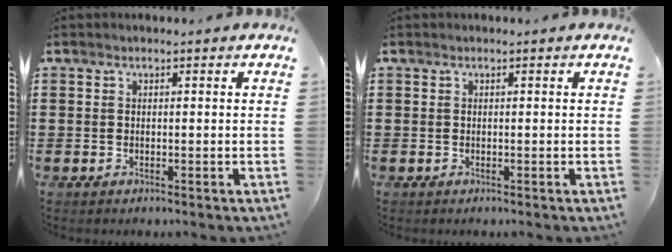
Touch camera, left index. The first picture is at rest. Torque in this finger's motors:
{"motor_torque": [-0.01, -0.01, 0.02, 0.00]}